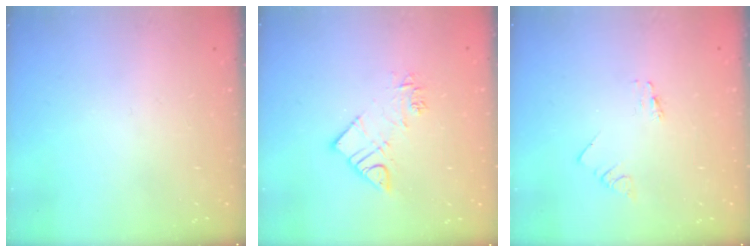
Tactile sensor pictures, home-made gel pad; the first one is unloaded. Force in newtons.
{"total": 9.3, "press": 9.3, "slide": 0.8}
{"total": 0.0}